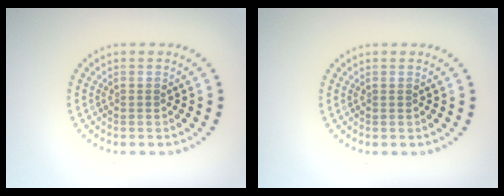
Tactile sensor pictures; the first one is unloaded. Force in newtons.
{"total": 0.0}